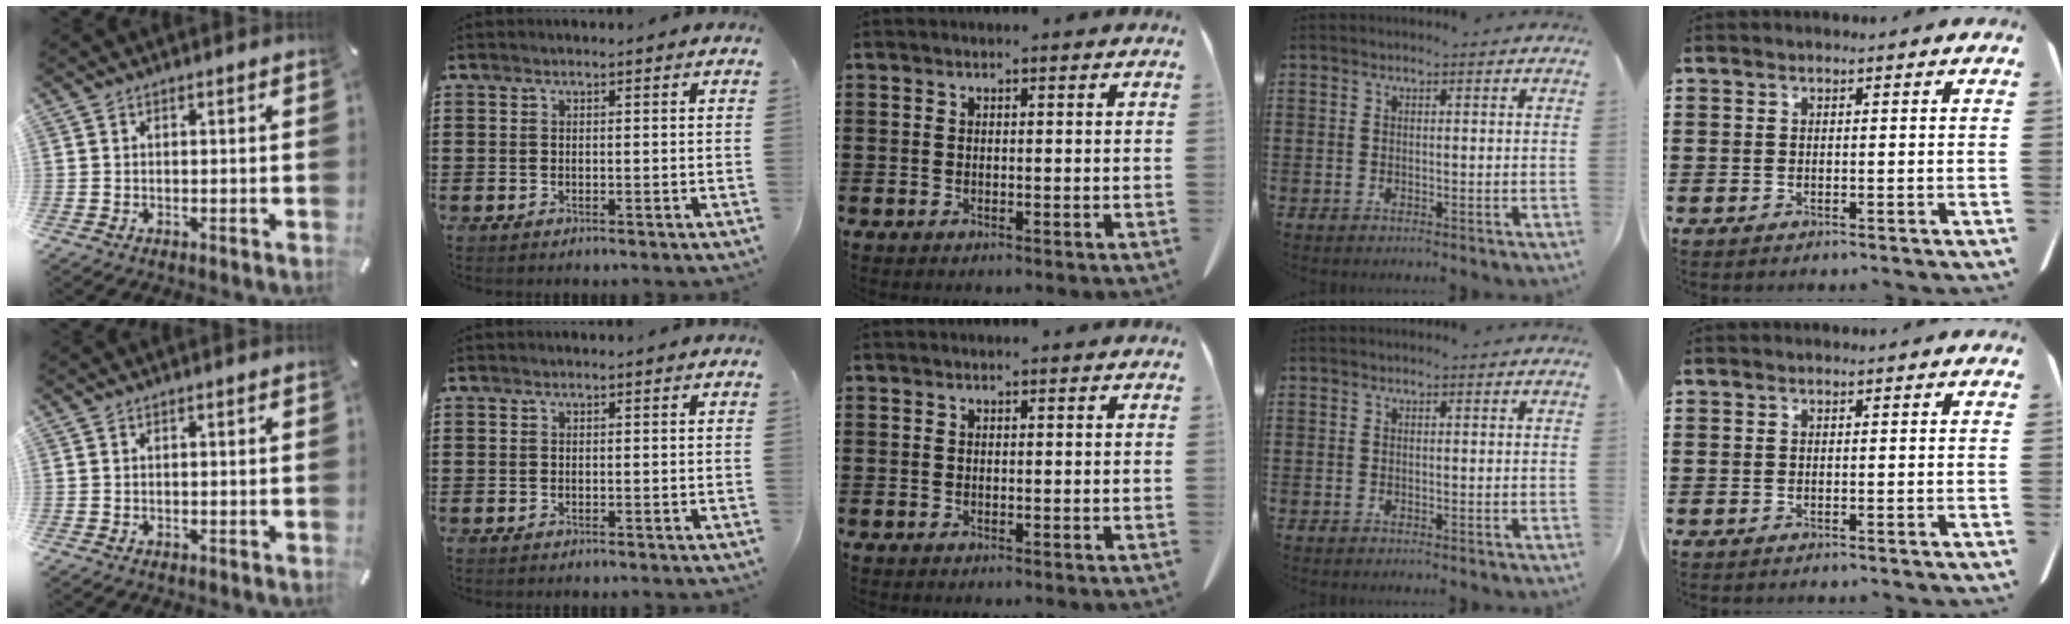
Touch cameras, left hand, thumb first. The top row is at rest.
{}